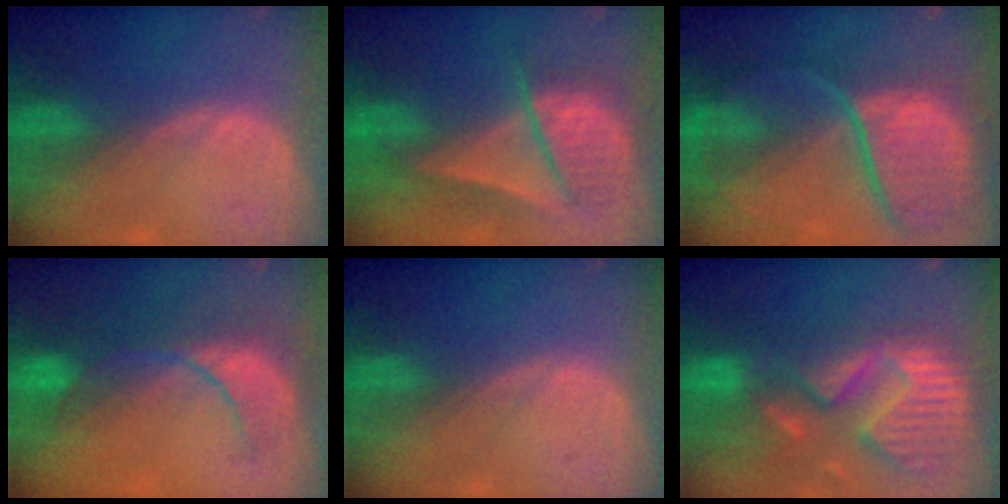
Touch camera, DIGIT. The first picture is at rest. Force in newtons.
{"total": 7.8, "press": 7.5, "slide": 2.1}
{"total": 12.0, "press": 9.9, "slide": 6.7}
{"total": 7.9, "press": 7.8, "slide": 1.6}
{"total": 0.0}
{"total": 14.0, "press": 11.6, "slide": 7.7}